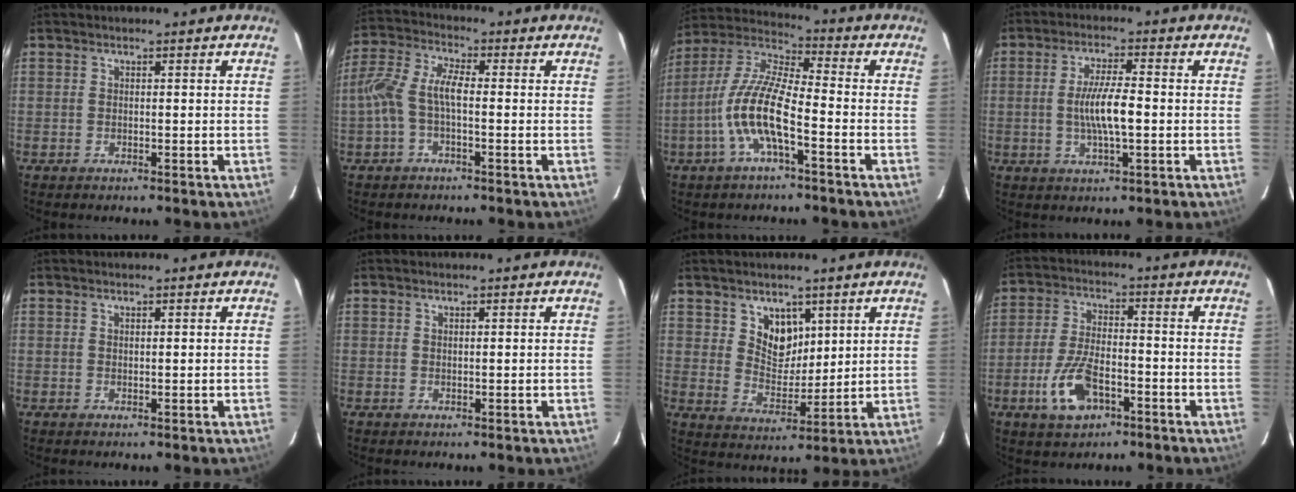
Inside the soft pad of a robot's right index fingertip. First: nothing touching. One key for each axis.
{"total": 7.2, "fx": -1.3, "fy": 2.7, "fz": 6.5, "tx": -0.151, "ty": 0.018, "tz": -0.028}
{"total": 12.2, "fx": -4.5, "fy": 2.9, "fz": 11.0, "tx": -0.231, "ty": 0.001, "tz": -0.092}
{"total": 7.5, "fx": -0.8, "fy": 1.4, "fz": 7.3, "tx": -0.136, "ty": 0.000, "tz": -0.013}
{"total": 0.7, "fx": 0.4, "fy": 0.3, "fz": 0.4, "tx": -0.007, "ty": 0.003, "tz": 0.008}
{"total": 0.5, "fx": 0.3, "fy": 0.2, "fz": 0.4, "tx": -0.007, "ty": 0.003, "tz": 0.007}
{"total": 7.0, "fx": 3.8, "fy": 5.1, "fz": 2.9, "tx": -0.042, "ty": -0.002, "tz": 0.076}
{"total": 7.7, "fx": -3.5, "fy": 3.6, "fz": 5.9, "tx": -0.131, "ty": -0.003, "tz": -0.062}